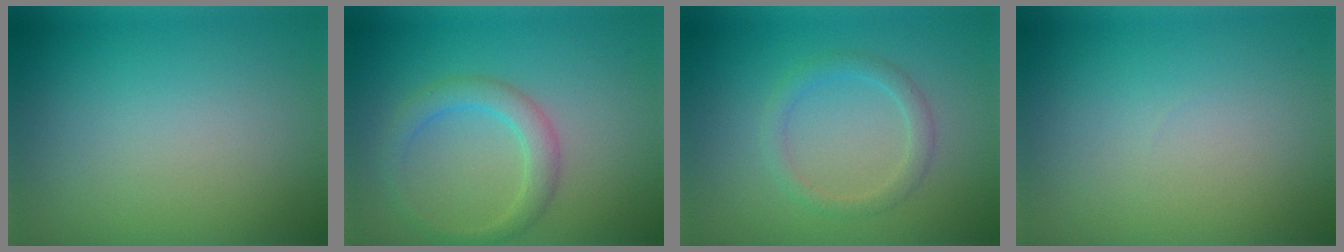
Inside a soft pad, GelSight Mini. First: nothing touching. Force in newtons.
{"total": 2.8, "press": 2.8, "slide": 0.1}
{"total": 1.9, "press": 1.9, "slide": 0.2}
{"total": 0.0}